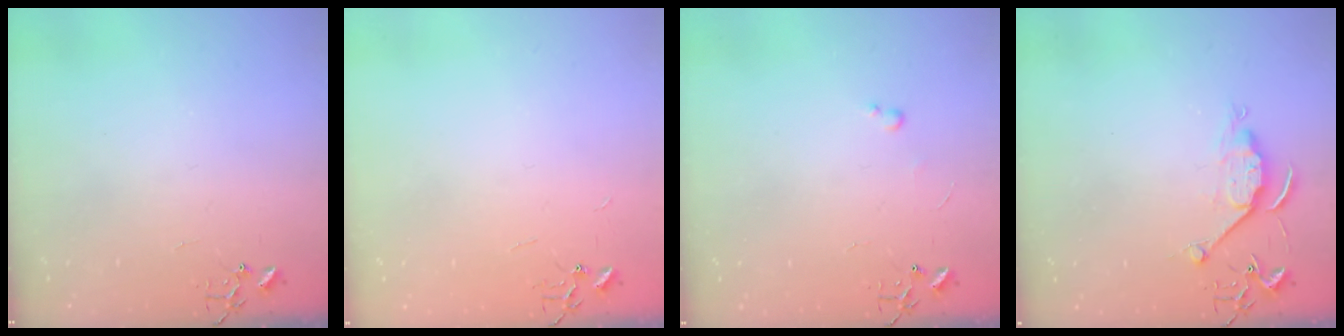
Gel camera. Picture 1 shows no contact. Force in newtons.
{"total": 1.8, "press": 1.8, "slide": 0.2}
{"total": 2.4, "press": 2.3, "slide": 0.4}
{"total": 6.2, "press": 6.2, "slide": 0.5}